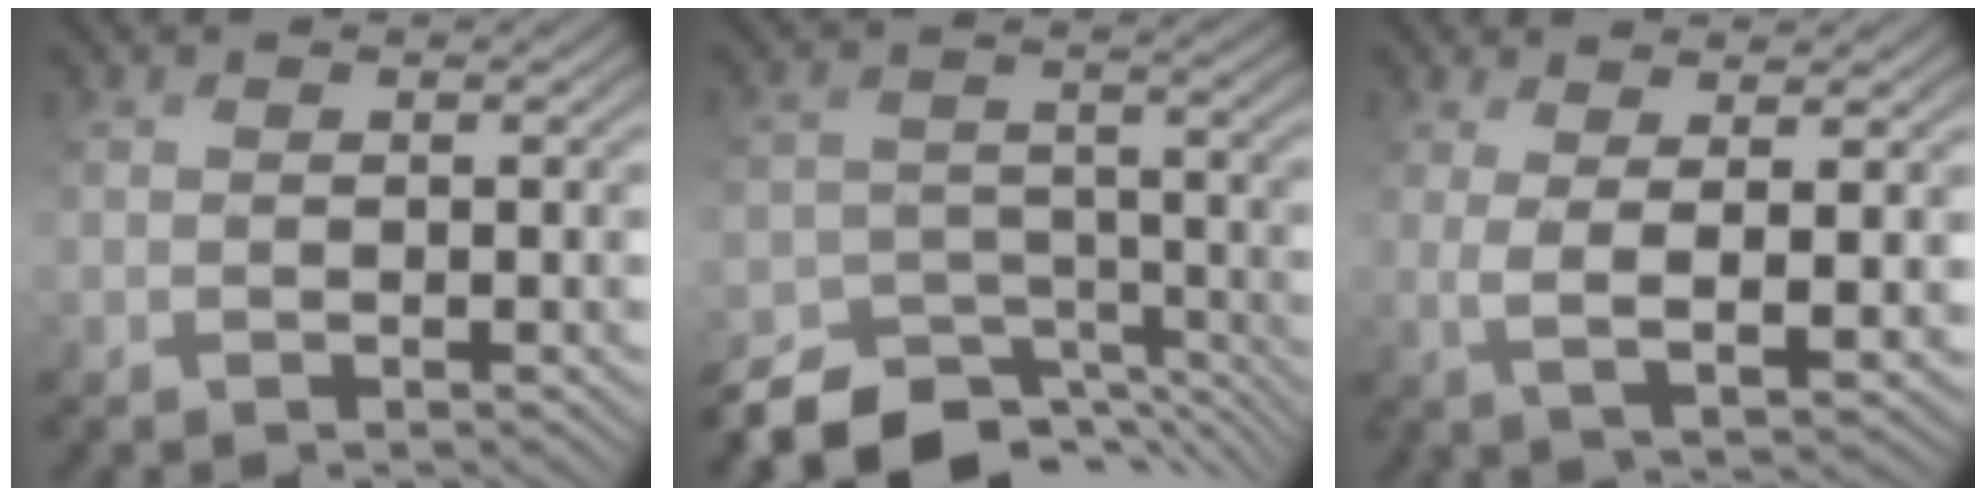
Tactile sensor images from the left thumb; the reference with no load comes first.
{"total": 11.0, "force": [-9.7, 4.3, 2.8], "torque": [-0.060, -0.011, -0.142]}
{"total": 4.0, "force": [1.5, 0.7, 3.7], "torque": [-0.073, 0.004, 0.034]}